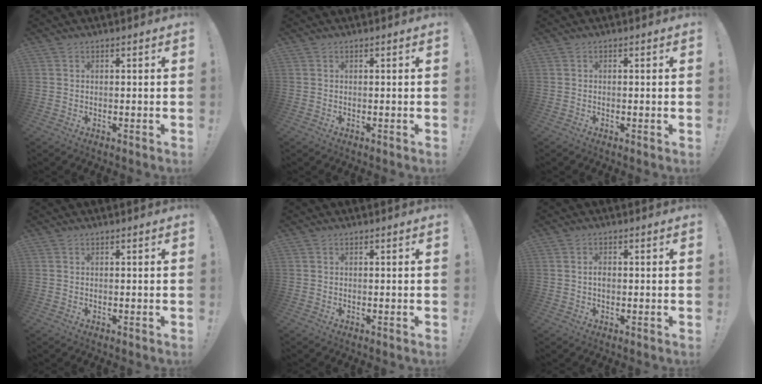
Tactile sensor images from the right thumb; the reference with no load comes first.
{"total": 0.0}
{"total": 0.6, "force": [-0.5, -0.1, 0.4], "torque": [-0.009, 0.001, -0.008]}
{"total": 0.0}
{"total": 0.0}
{"total": 1.5, "force": [-0.3, 1.2, 0.9], "torque": [-0.017, 0.005, -0.006]}